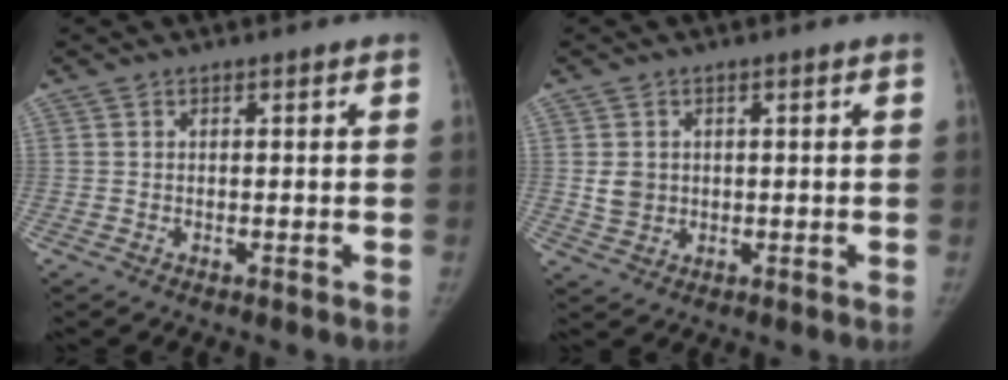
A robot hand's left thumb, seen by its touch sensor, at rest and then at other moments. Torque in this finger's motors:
{"motor_torque": [0.28, 1.13, 0.04, -0.30, 0.07]}